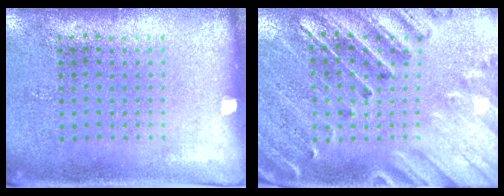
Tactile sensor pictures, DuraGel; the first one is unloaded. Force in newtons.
{"total": 2.8, "press": 2.7, "slide": 0.8}